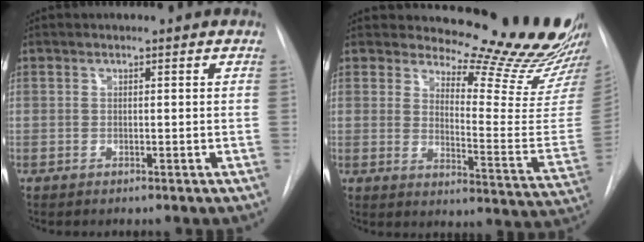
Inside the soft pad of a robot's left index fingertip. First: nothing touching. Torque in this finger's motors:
{"motor_torque": [1.08, -1.06, 0.20, -0.04]}